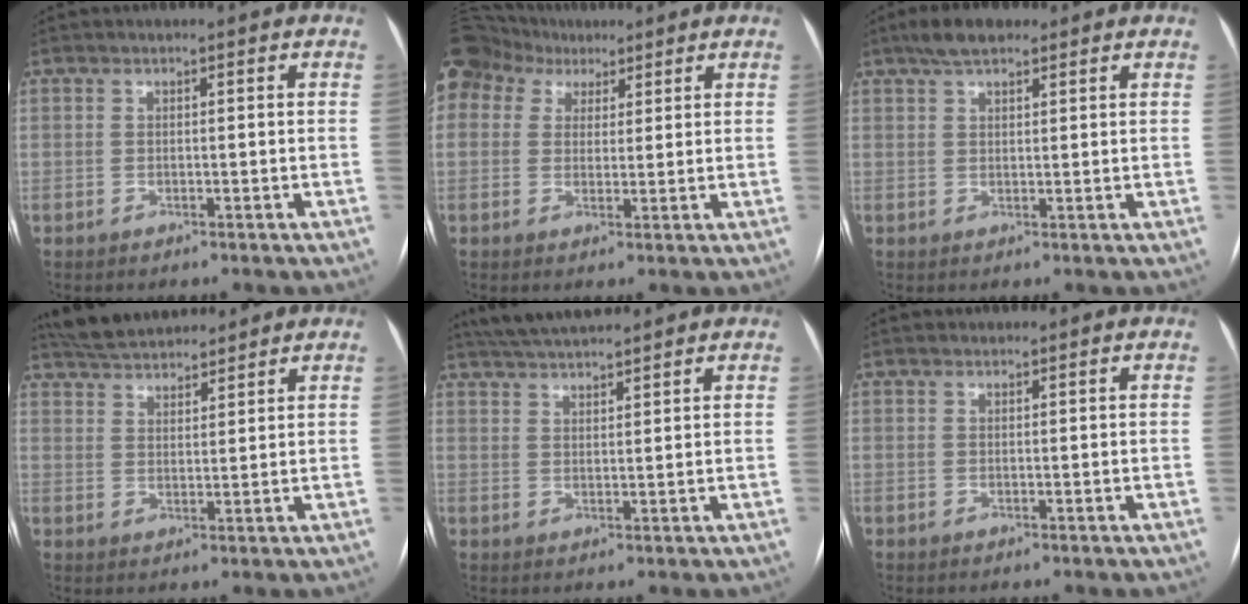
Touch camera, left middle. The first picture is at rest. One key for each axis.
{"total": 16.9, "fx": 9.1, "fy": 12.6, "fz": 6.7, "tx": -0.206, "ty": 0.088, "tz": 0.174}
{"total": 5.0, "fx": 3.6, "fy": 2.0, "fz": 2.9, "tx": -0.057, "ty": 0.020, "tz": 0.063}
{"total": 9.9, "fx": 9.2, "fy": 2.1, "fz": 2.9, "tx": -0.055, "ty": 0.025, "tz": 0.154}
{"total": 8.2, "fx": 7.5, "fy": 0.7, "fz": 3.2, "tx": -0.061, "ty": 0.032, "tz": 0.126}
{"total": 4.6, "fx": 4.1, "fy": 2.2, "fz": 0.3, "tx": 0.003, "ty": 0.005, "tz": 0.050}